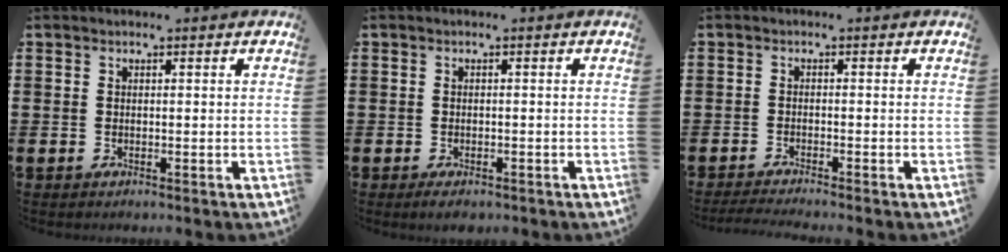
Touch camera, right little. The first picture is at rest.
{"total": 0.9, "force": [-0.6, 0.4, 0.6], "torque": [-0.004, -0.004, -0.014]}
{"total": 1.4, "force": [-1.2, -0.1, 0.7], "torque": [-0.010, 0.001, -0.024]}